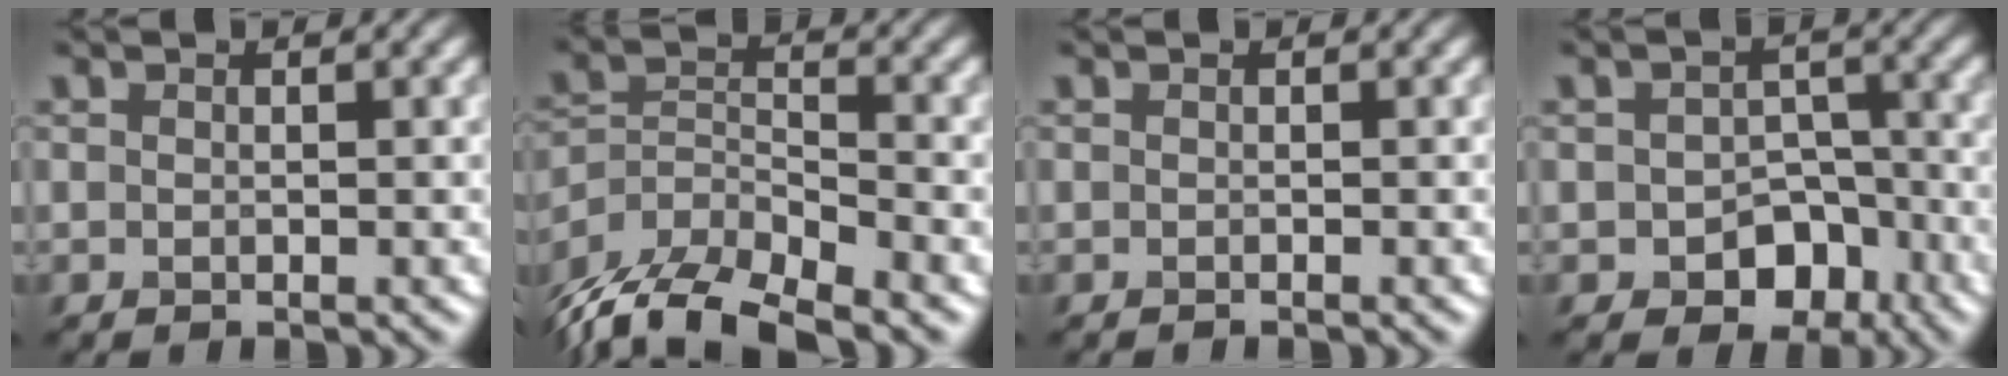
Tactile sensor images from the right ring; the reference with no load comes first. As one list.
[{"total": 8.9, "force": [-7.5, 2.7, 3.9], "torque": [-0.077, -0.003, -0.144]}, {"total": 0.0}, {"total": 4.5, "force": [-1.8, 3.4, 2.4], "torque": [-0.025, -0.003, -0.026]}]